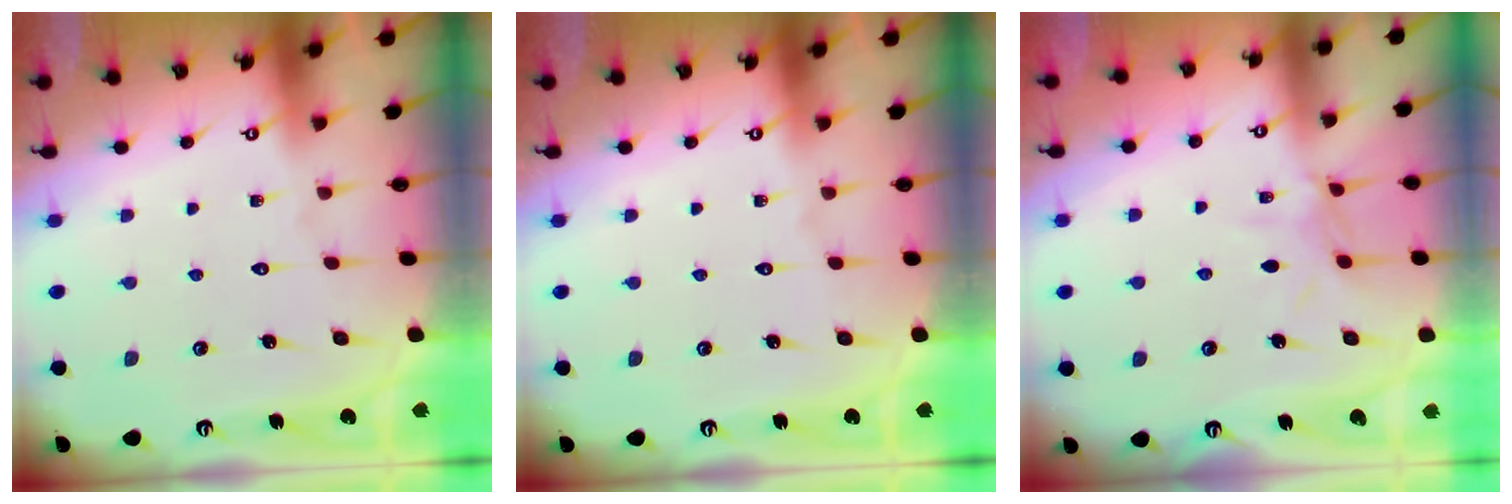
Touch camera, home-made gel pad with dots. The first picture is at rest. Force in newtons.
{"total": 0.0}
{"total": 5.7, "press": 5.7, "slide": 0.5}